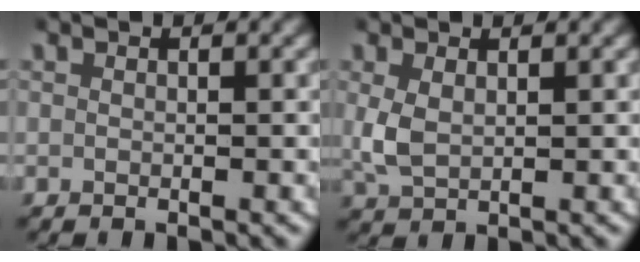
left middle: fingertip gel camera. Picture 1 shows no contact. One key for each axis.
{"total": 2.5, "fx": 0.5, "fy": 1.6, "fz": 1.8, "tx": -0.052, "ty": -0.006, "tz": 0.017}